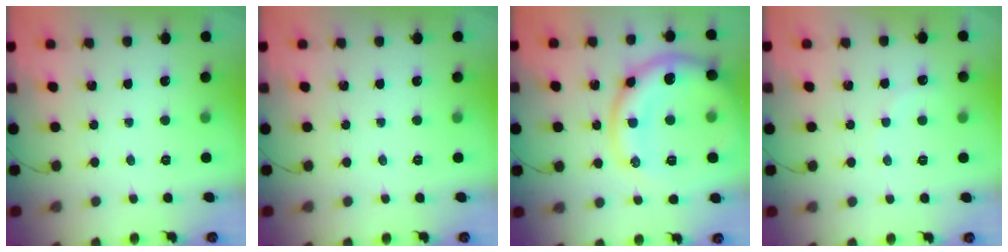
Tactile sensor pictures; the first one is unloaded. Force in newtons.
{"total": 0.0}
{"total": 17.7, "press": 17.6, "slide": 1.6}
{"total": 4.7, "press": 4.5, "slide": 1.3}